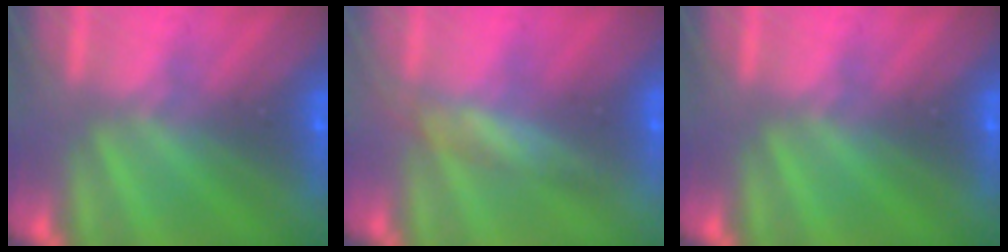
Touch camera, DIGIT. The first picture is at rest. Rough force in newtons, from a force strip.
{"total": 2.8}
{"total": 0.0}